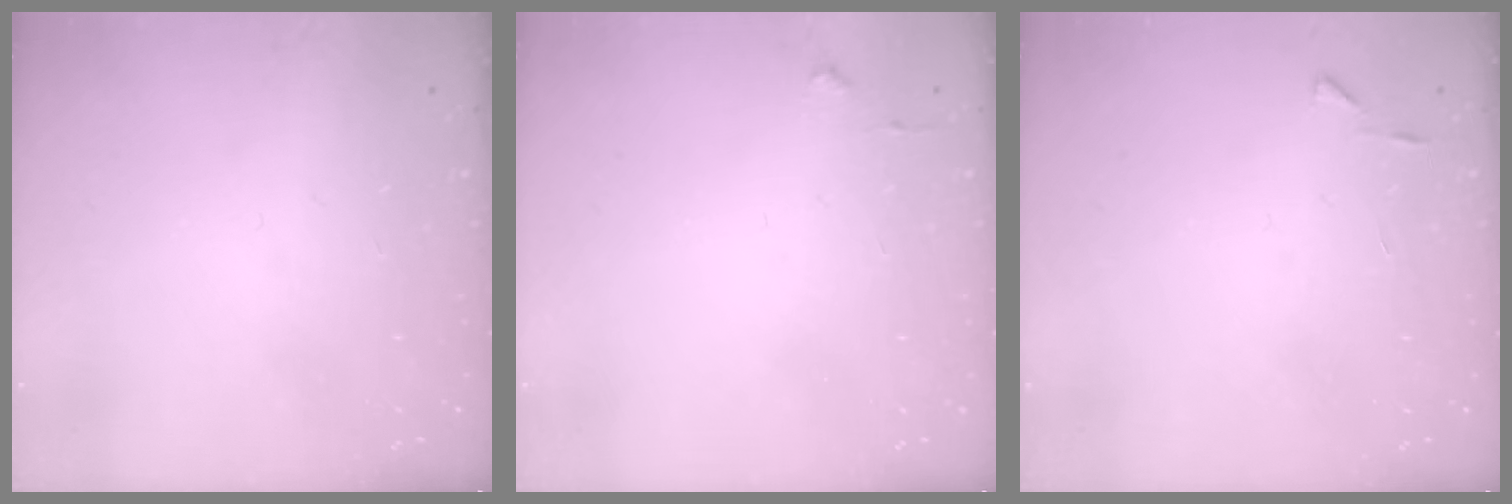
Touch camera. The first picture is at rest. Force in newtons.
{"total": 2.7, "press": 2.6, "slide": 0.4}
{"total": 3.1, "press": 3.1, "slide": 0.3}